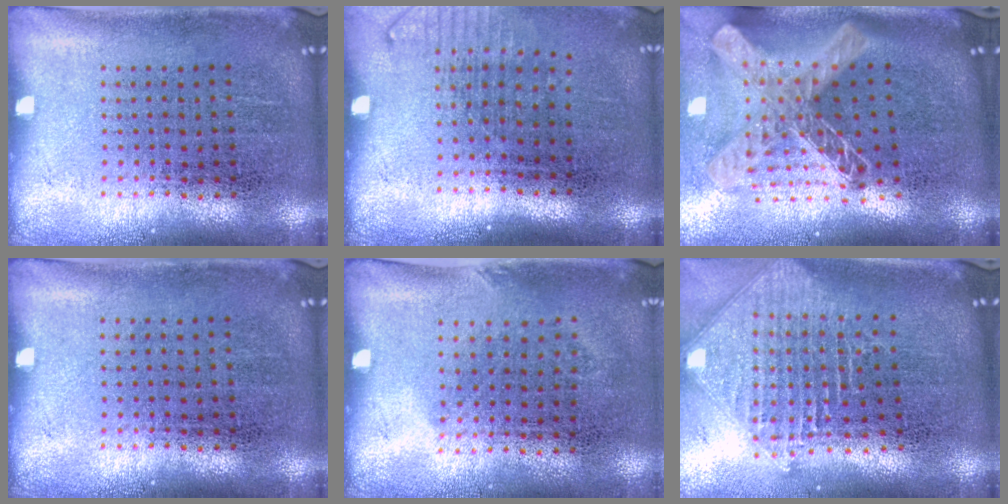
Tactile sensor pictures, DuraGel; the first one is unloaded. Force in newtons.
{"total": 1.3, "press": 1.1, "slide": 0.8}
{"total": 2.9, "press": 2.0, "slide": 2.0}
{"total": 0.0}
{"total": 0.9, "press": 0.7, "slide": 0.5}
{"total": 2.5, "press": 2.0, "slide": 1.6}